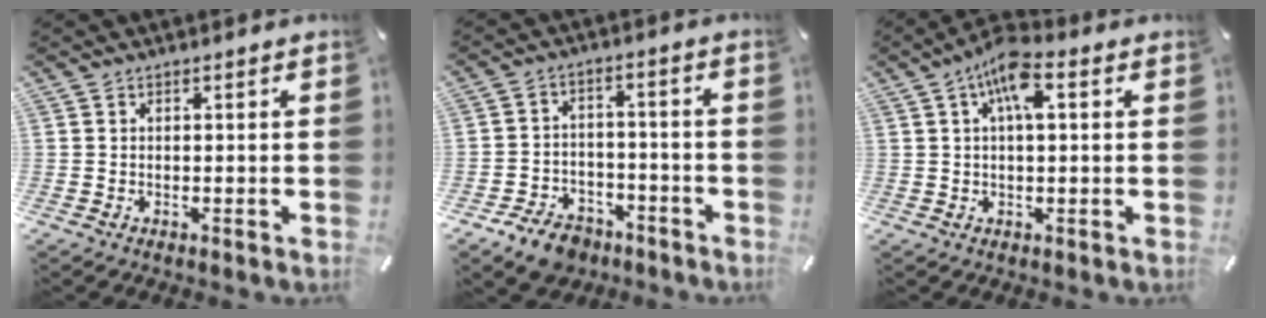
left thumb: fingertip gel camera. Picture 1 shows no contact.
{"total": 7.5, "force": [-5.8, 4.2, 2.1], "torque": [-0.030, 0.040, -0.107]}
{"total": 8.0, "force": [2.4, 3.1, 6.9], "torque": [-0.121, 0.006, 0.038]}